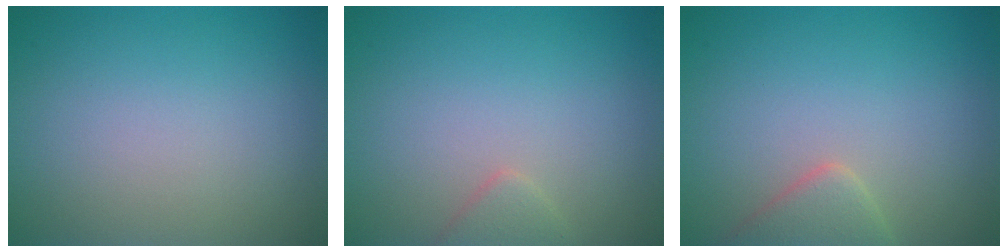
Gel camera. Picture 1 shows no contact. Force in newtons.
{"total": 1.3, "press": 1.3, "slide": 0.1}
{"total": 2.8, "press": 2.8, "slide": 0.2}